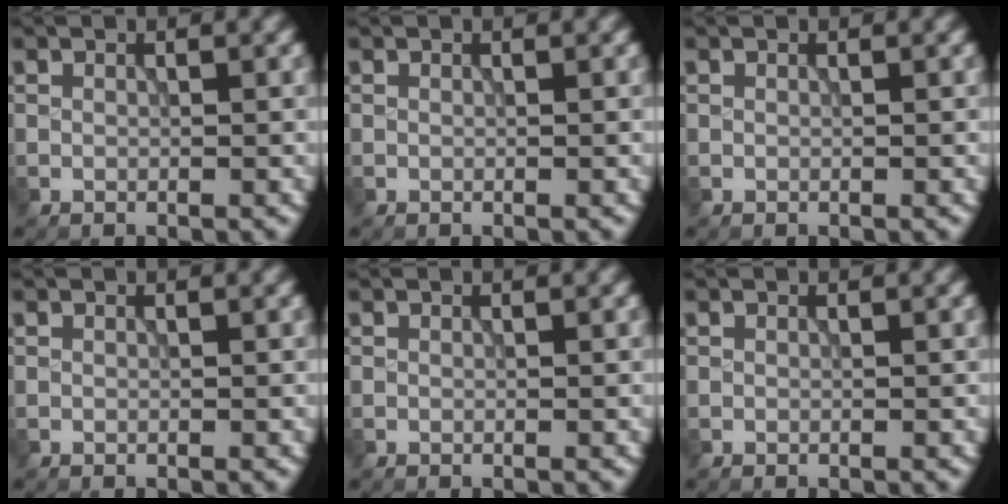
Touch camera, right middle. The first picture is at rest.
{"total": 0.0}
{"total": 0.0}
{"total": 0.0}
{"total": 0.0}
{"total": 0.0}